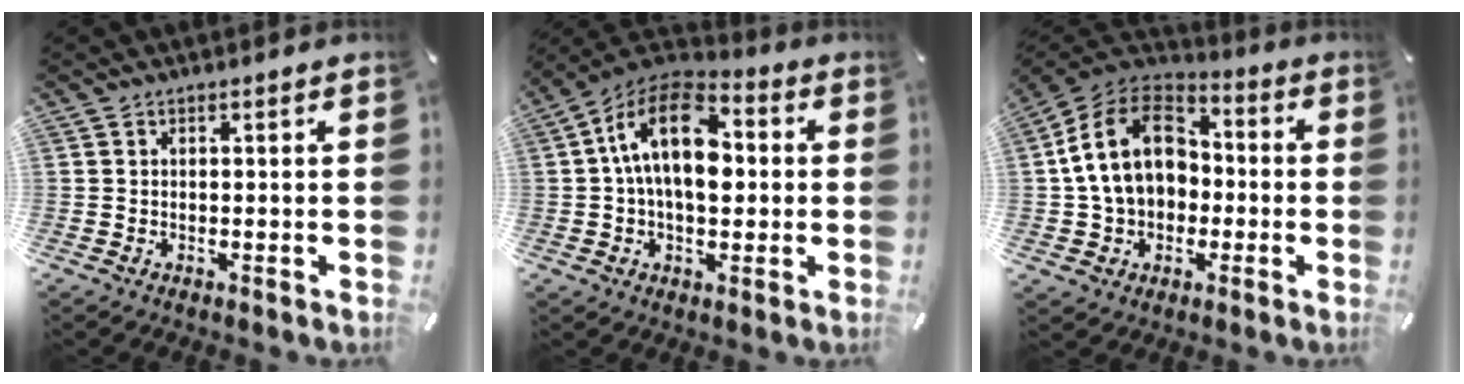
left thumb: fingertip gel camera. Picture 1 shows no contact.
{"total": 16.4, "force": [1.8, 10.2, 12.8], "torque": [-0.233, 0.000, 0.028]}
{"total": 16.5, "force": [0.3, 13.4, 9.6], "torque": [-0.206, 0.022, 0.005]}